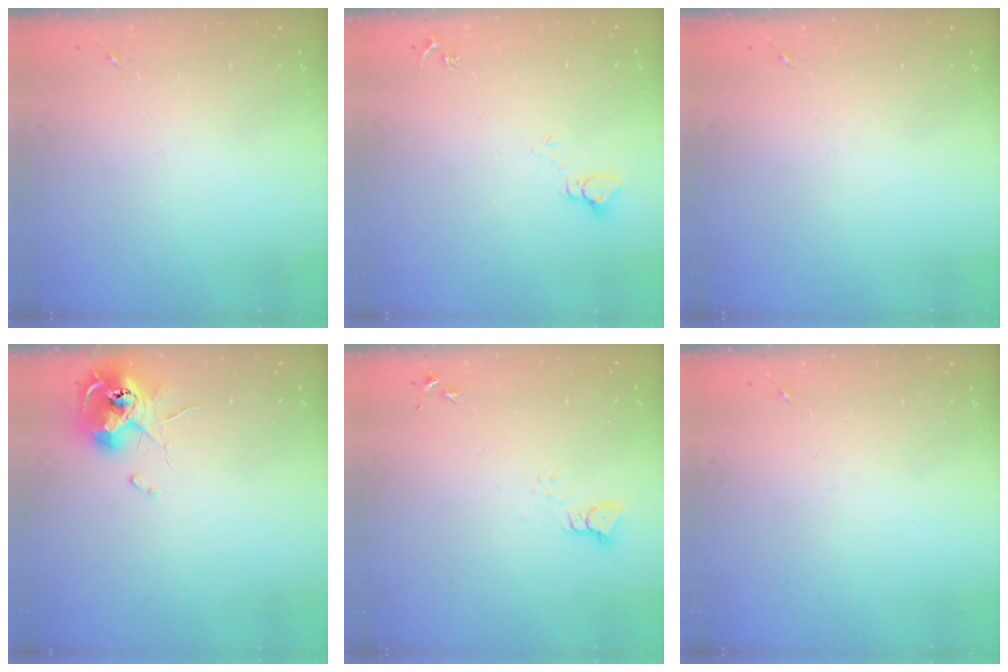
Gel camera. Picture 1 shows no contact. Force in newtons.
{"total": 3.7, "press": 3.7, "slide": 0.3}
{"total": 0.0}
{"total": 11.3, "press": 11.3, "slide": 0.6}
{"total": 2.5, "press": 2.5, "slide": 0.1}
{"total": 0.0}